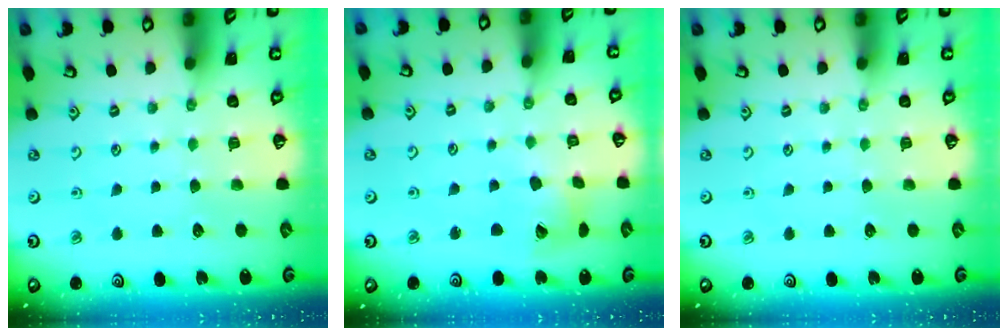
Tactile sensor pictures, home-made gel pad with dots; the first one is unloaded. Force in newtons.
{"total": 9.8, "press": 9.7, "slide": 1.1}
{"total": 0.0}